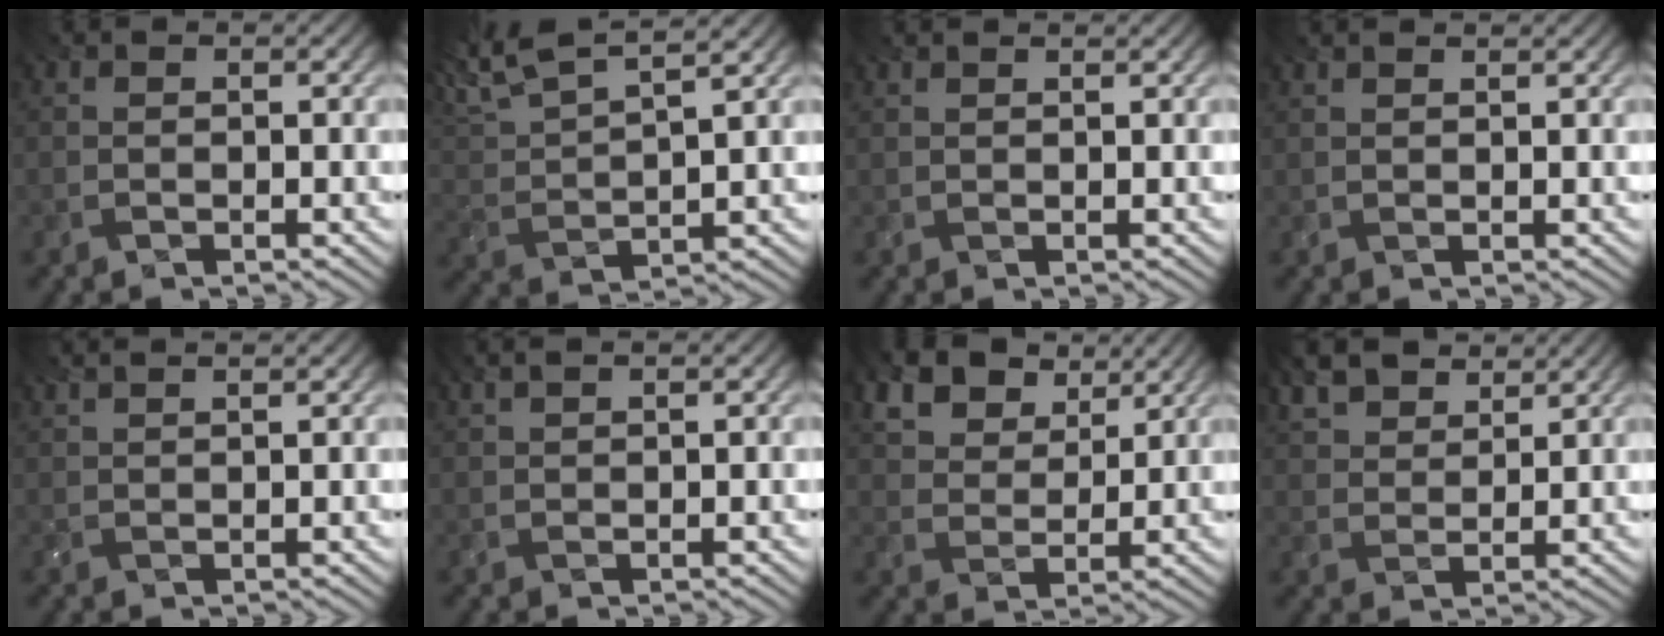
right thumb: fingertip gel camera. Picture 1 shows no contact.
{"total": 7.8, "force": [5.4, 2.2, 5.2], "torque": [-0.121, 0.021, 0.098]}
{"total": 1.6, "force": [1.4, 0.1, 0.8], "torque": [-0.011, -0.002, 0.017]}
{"total": 1.9, "force": [1.7, 0.2, 0.9], "torque": [-0.015, -0.003, 0.020]}
{"total": 3.7, "force": [3.1, 0.6, 2.0], "torque": [-0.029, 0.006, 0.036]}
{"total": 2.6, "force": [2.1, 0.3, 1.5], "torque": [-0.021, 0.002, 0.026]}
{"total": 10.9, "force": [6.7, 6.4, 5.8], "torque": [-0.157, -0.007, 0.120]}
{"total": 9.2, "force": [6.9, 3.8, 4.8], "torque": [-0.135, -0.002, 0.122]}